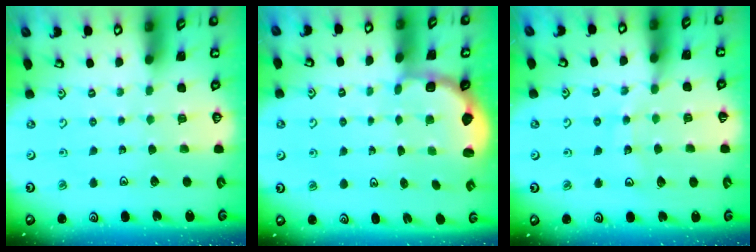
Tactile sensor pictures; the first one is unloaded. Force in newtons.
{"total": 2.7, "press": 2.2, "slide": 1.5}
{"total": 9.6, "press": 9.5, "slide": 1.3}